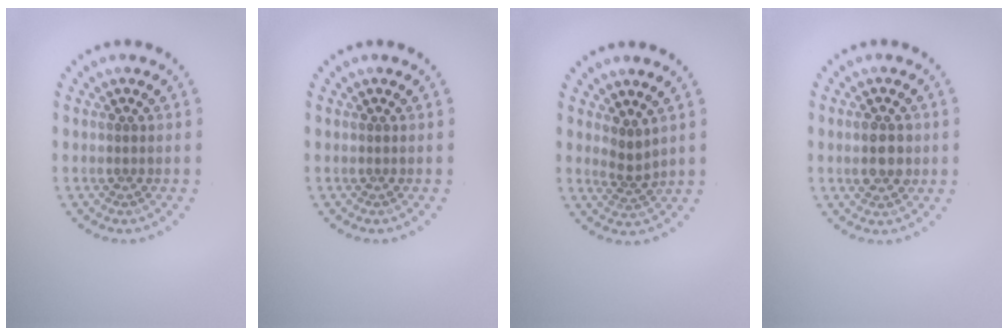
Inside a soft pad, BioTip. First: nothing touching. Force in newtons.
{"total": 0.0}
{"total": 2.1, "press": 1.4, "slide": 1.5}
{"total": 2.6, "press": 2.6, "slide": 0.1}